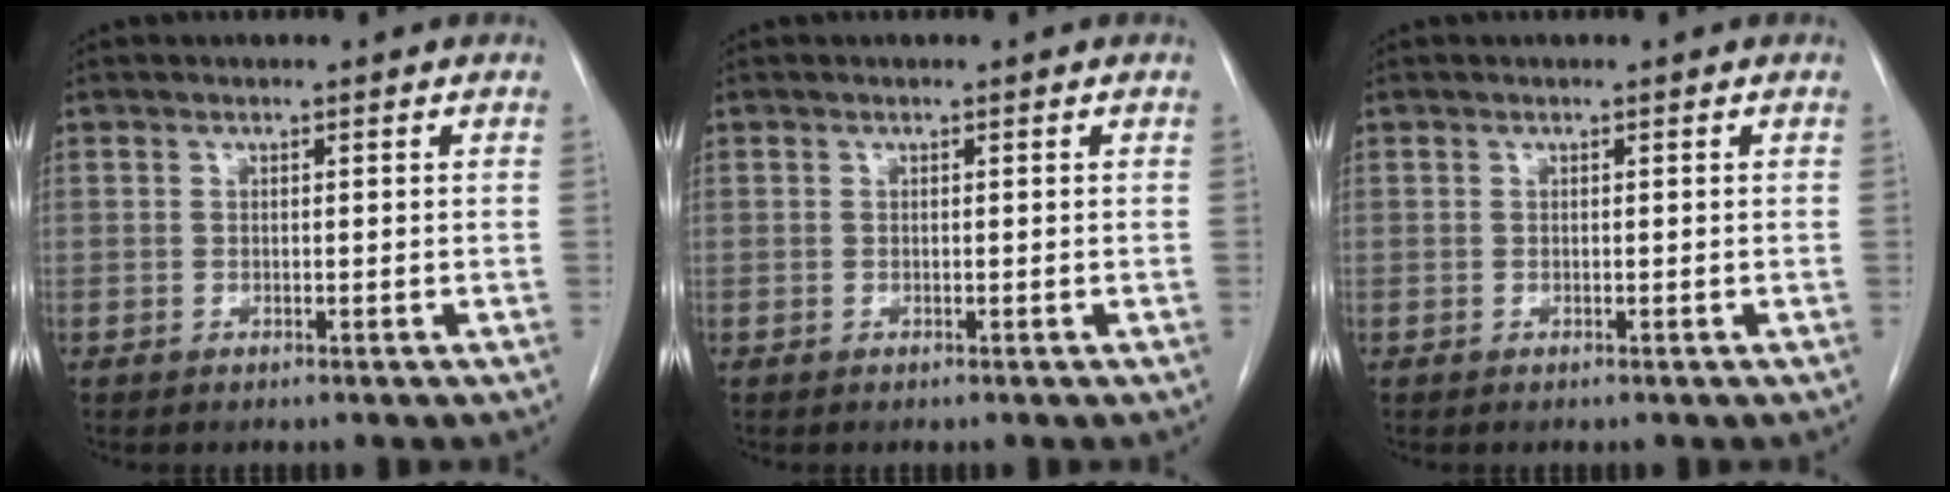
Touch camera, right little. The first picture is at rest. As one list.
[{"total": 0.0}, {"total": 0.0}]